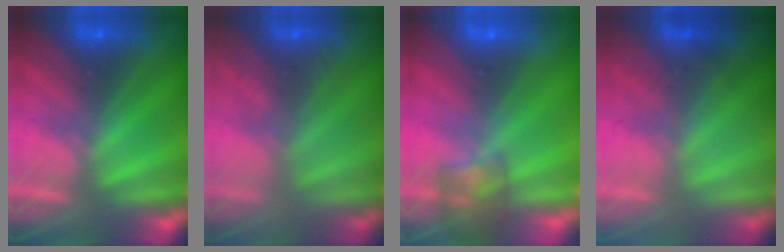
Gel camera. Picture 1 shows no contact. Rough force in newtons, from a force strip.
{"total": 2.4}
{"total": 7.3}
{"total": 1.1}